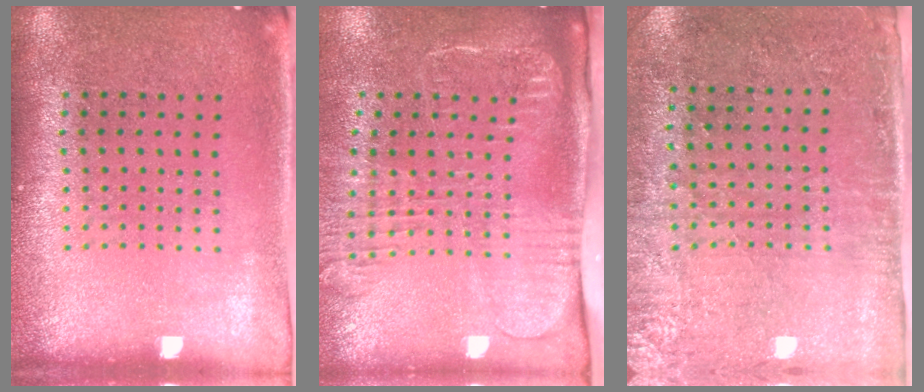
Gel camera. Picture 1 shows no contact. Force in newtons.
{"total": 2.7, "press": 2.1, "slide": 1.7}
{"total": 2.9, "press": 2.5, "slide": 1.5}